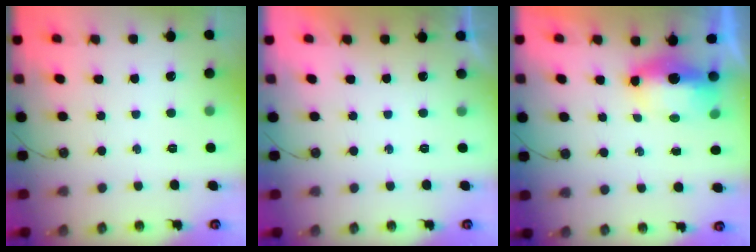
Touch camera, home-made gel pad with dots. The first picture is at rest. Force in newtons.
{"total": 0.0}
{"total": 7.8, "press": 7.6, "slide": 2.0}